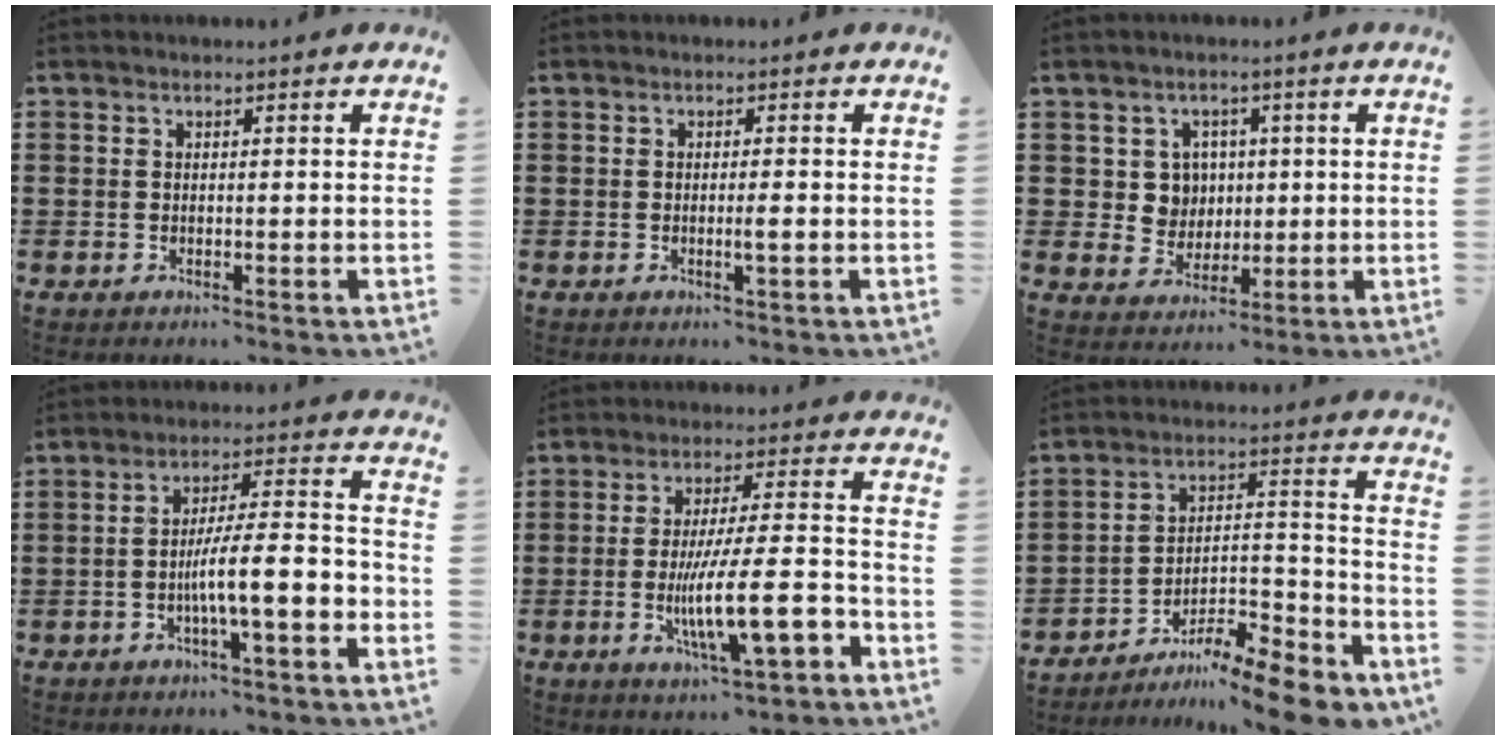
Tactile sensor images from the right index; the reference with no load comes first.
{"total": 1.6, "force": [-0.4, -0.1, 1.6], "torque": [-0.026, -0.004, -0.009]}
{"total": 5.1, "force": [1.2, 4.7, 1.7], "torque": [-0.056, 0.015, 0.022]}
{"total": 9.0, "force": [-3.2, 1.7, 8.2], "torque": [-0.135, 0.001, -0.060]}
{"total": 13.5, "force": [-4.4, 2.6, 12.5], "torque": [-0.220, -0.007, -0.080]}
{"total": 9.4, "force": [-8.2, 1.6, 4.2], "torque": [-0.050, 0.021, -0.158]}